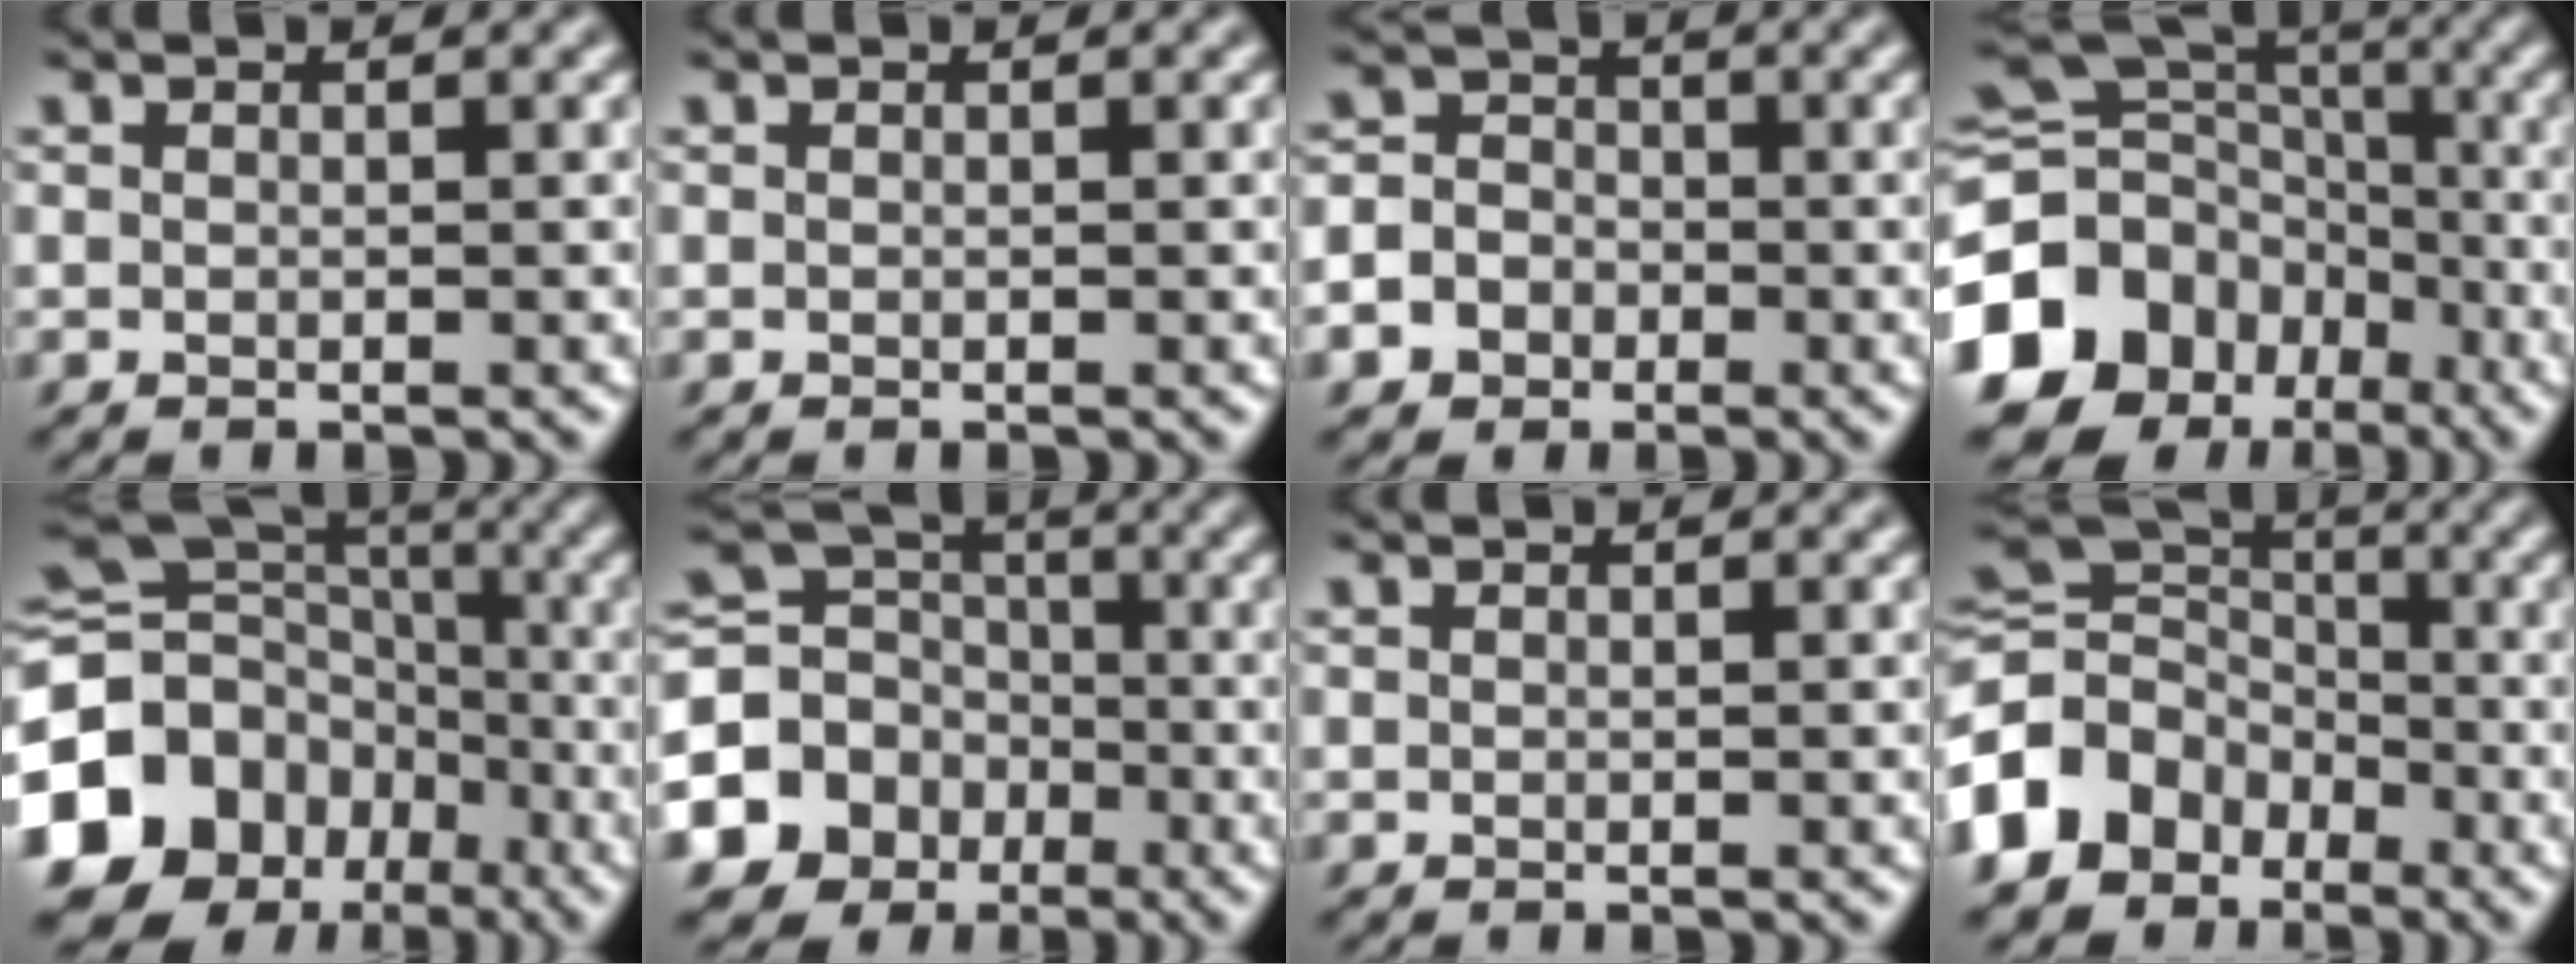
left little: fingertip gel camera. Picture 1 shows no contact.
{"total": 0.0}
{"total": 8.0, "force": [-4.0, 6.8, 1.4], "torque": [-0.036, -0.011, -0.092]}
{"total": 17.8, "force": [-8.0, 14.4, 6.8], "torque": [-0.172, -0.010, -0.143]}
{"total": 18.9, "force": [-7.7, 15.5, 7.5], "torque": [-0.183, -0.015, -0.145]}
{"total": 12.8, "force": [-4.9, 11.3, 3.5], "torque": [-0.114, -0.018, -0.096]}
{"total": 0.0}
{"total": 11.1, "force": [-5.4, 8.7, 4.4], "torque": [-0.116, 0.006, -0.119]}